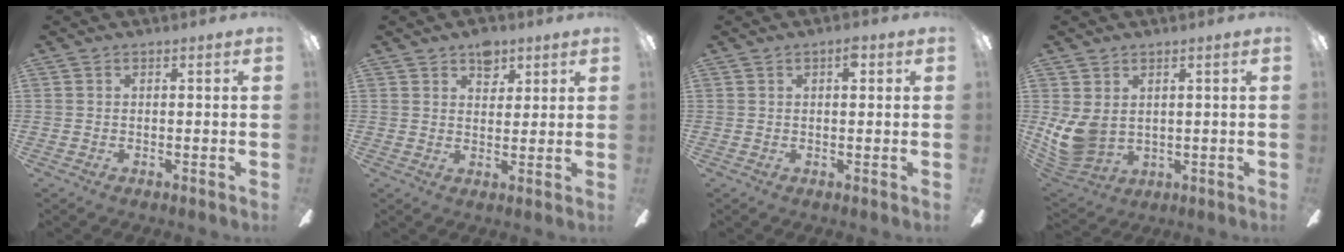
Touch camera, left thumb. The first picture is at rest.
{"total": 5.9, "force": [4.1, 3.5, 2.4], "torque": [-0.018, -0.016, 0.070]}
{"total": 2.5, "force": [1.3, 1.1, 1.8], "torque": [-0.023, -0.001, 0.019]}
{"total": 8.8, "force": [1.4, 6.5, 5.7], "torque": [-0.136, -0.015, 0.030]}